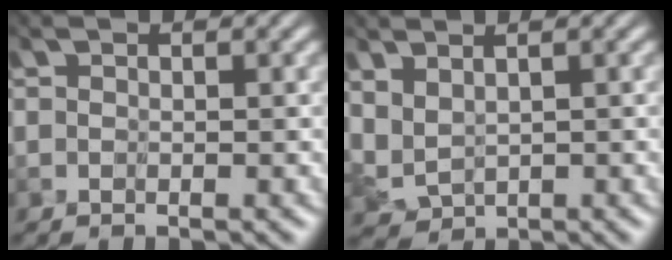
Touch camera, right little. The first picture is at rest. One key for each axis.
{"total": 4.1, "fx": 1.5, "fy": 2.4, "fz": 3.0, "tx": -0.103, "ty": -0.004, "tz": 0.045}